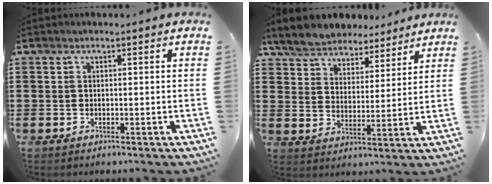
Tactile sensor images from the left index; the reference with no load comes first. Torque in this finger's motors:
{"motor_torque": [0.16, 0.20, 0.59, 0.16]}